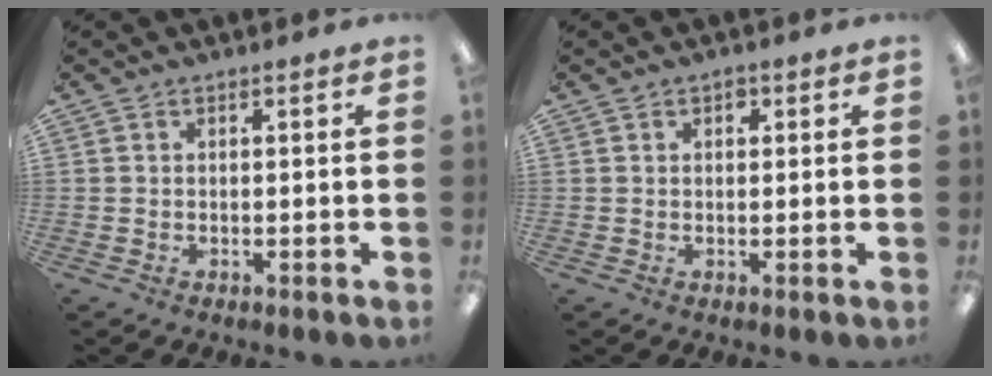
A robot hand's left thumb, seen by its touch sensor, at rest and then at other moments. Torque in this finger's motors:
{"motor_torque": [-0.11, 0.01, -0.34, 0.32, 0.03]}